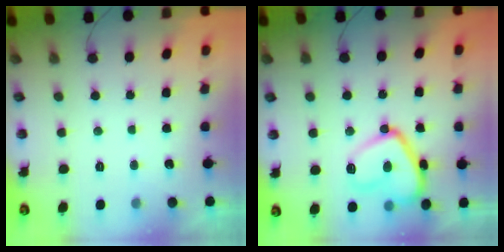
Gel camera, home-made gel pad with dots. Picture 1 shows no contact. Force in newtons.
{"total": 15.7, "press": 15.6, "slide": 1.4}